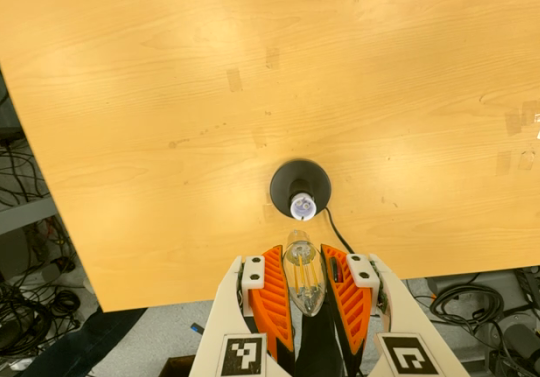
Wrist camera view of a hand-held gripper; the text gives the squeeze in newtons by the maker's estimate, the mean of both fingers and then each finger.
{"total": 15.5, "left": 16.5, "right": 14.4}